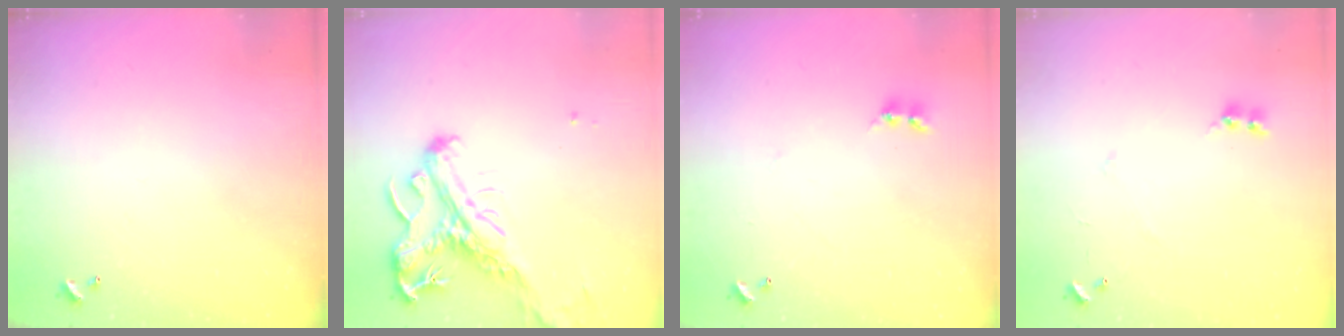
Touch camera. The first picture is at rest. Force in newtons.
{"total": 2.6, "press": 2.2, "slide": 1.4}
{"total": 2.5, "press": 2.4, "slide": 0.4}
{"total": 6.3, "press": 6.3, "slide": 0.4}